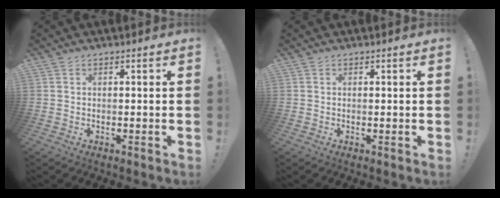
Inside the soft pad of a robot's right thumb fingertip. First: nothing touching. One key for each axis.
{"total": 0.0}